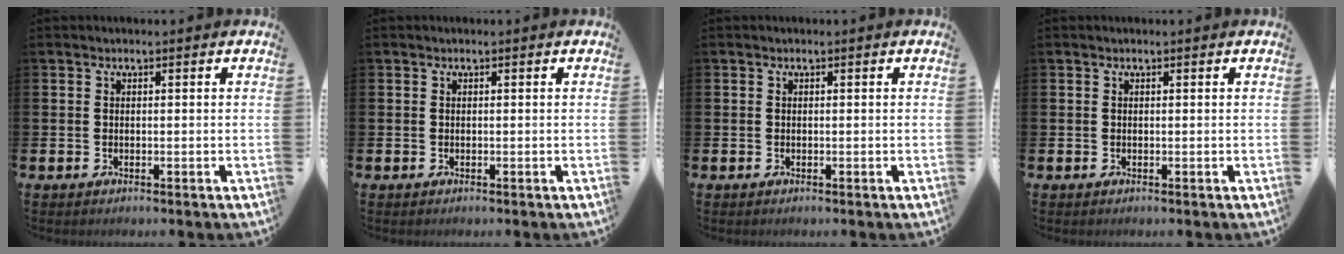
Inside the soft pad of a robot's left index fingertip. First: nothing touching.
{"total": 0.0}
{"total": 0.0}
{"total": 0.0}